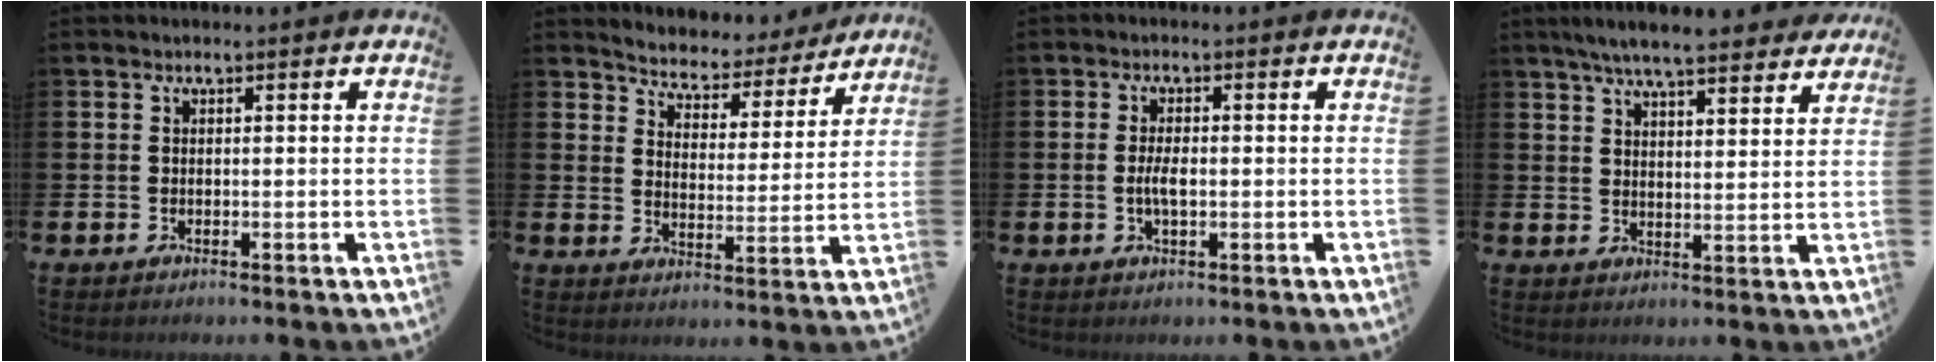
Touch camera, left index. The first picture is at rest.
{"total": 5.0, "force": [4.8, 1.4, 0.0], "torque": [-0.022, -0.044, 0.077]}
{"total": 2.8, "force": [-0.3, 1.1, 2.5], "torque": [-0.044, 0.001, -0.007]}
{"total": 6.7, "force": [6.3, 0.7, 2.1], "torque": [-0.048, -0.033, 0.111]}